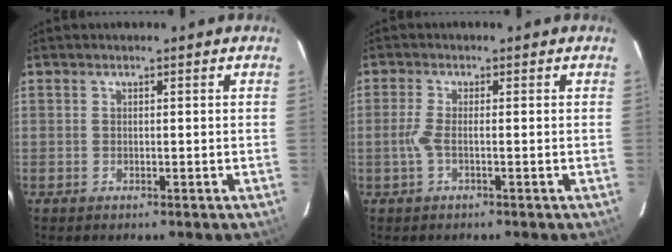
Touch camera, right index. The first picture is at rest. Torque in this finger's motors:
{"motor_torque": [0.35, 0.05, 0.31, 0.09]}